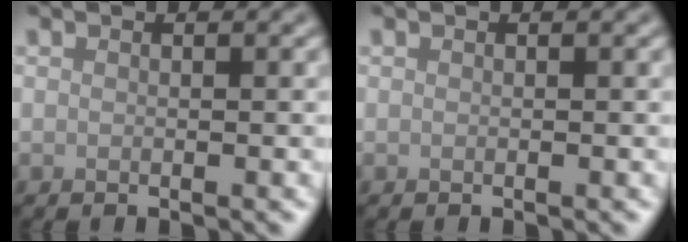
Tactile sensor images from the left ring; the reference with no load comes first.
{"total": 0.0}